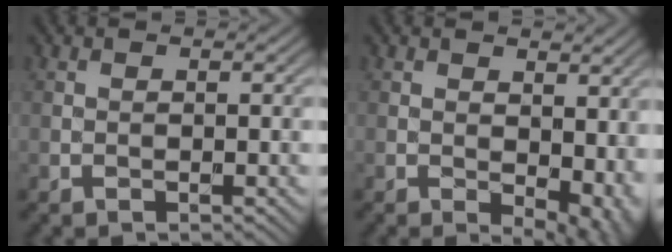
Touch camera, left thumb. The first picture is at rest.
{"total": 7.4, "force": [-0.1, 4.4, 5.9], "torque": [-0.074, -0.017, 0.011]}